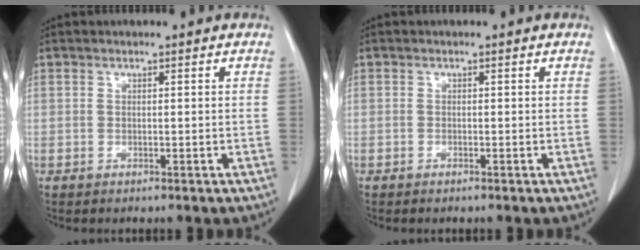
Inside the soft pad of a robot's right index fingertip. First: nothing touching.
{"total": 0.0}